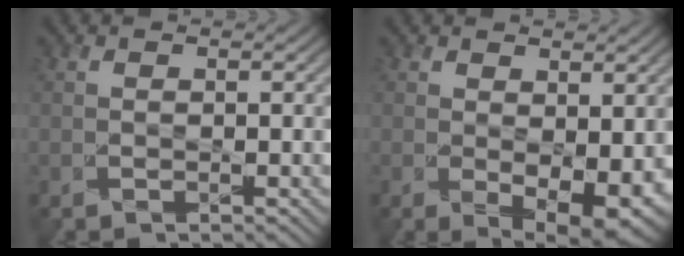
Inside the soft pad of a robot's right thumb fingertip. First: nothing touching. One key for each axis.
{"total": 5.9, "fx": -0.3, "fy": 3.0, "fz": 5.0, "tx": -0.088, "ty": -0.023, "tz": 0.010}